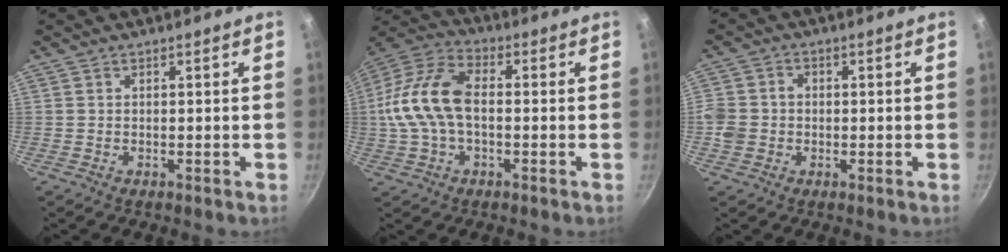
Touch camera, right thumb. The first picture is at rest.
{"total": 14.5, "force": [-0.6, 8.4, 11.7], "torque": [-0.226, 0.040, -0.027]}
{"total": 5.4, "force": [-1.1, 4.7, 2.4], "torque": [-0.039, 0.011, -0.028]}